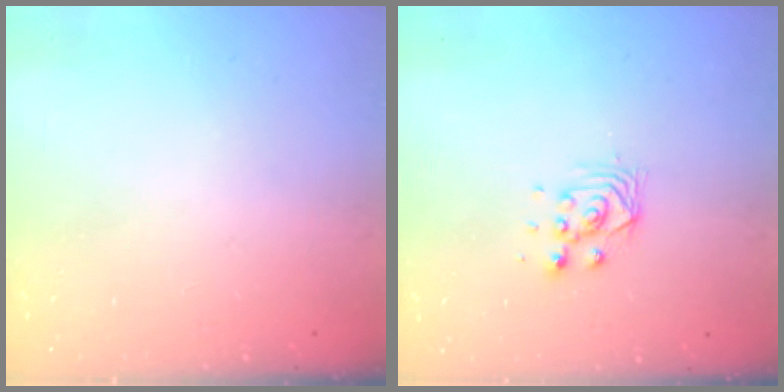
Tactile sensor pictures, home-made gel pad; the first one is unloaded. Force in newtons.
{"total": 2.9, "press": 2.8, "slide": 0.8}